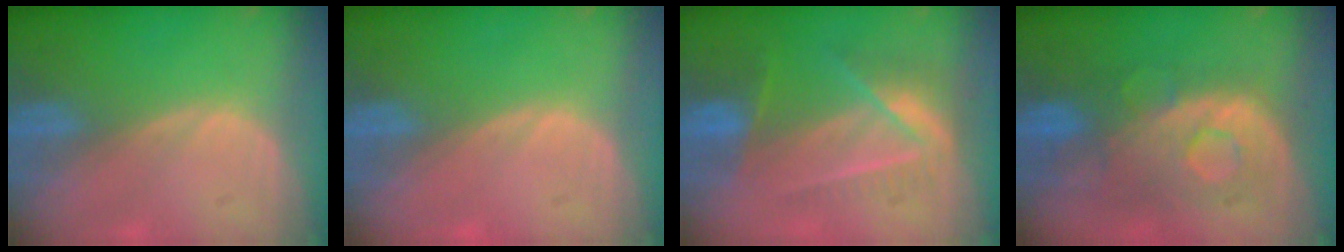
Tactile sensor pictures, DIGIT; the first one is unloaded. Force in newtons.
{"total": 0.0}
{"total": 7.3, "press": 6.5, "slide": 3.2}
{"total": 9.6, "press": 8.9, "slide": 3.6}